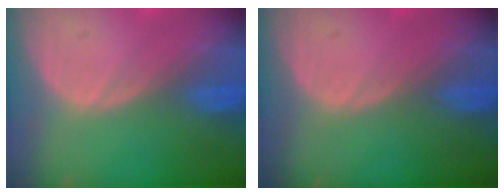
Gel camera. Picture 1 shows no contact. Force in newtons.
{"total": 0.0}